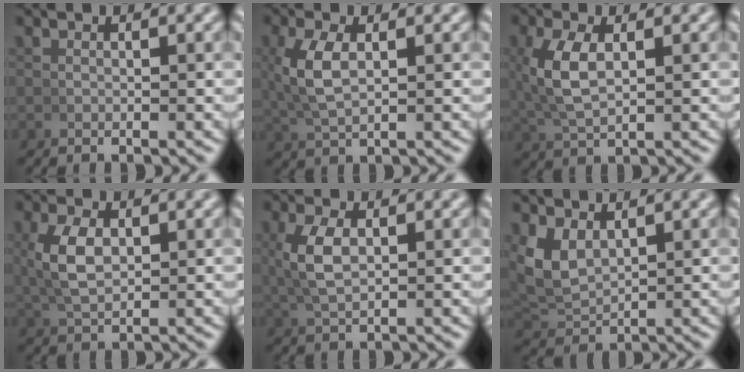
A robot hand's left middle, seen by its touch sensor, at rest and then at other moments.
{"total": 3.7, "force": [0.7, 1.7, 3.1], "torque": [-0.077, -0.001, 0.024]}
{"total": 4.2, "force": [0.8, 2.1, 3.6], "torque": [-0.089, -0.005, 0.028]}
{"total": 3.8, "force": [0.7, 2.1, 3.1], "torque": [-0.072, -0.001, 0.022]}
{"total": 3.4, "force": [0.6, 1.6, 2.9], "torque": [-0.067, 0.001, 0.020]}
{"total": 4.3, "force": [1.4, 3.0, 2.7], "torque": [-0.082, -0.011, 0.040]}